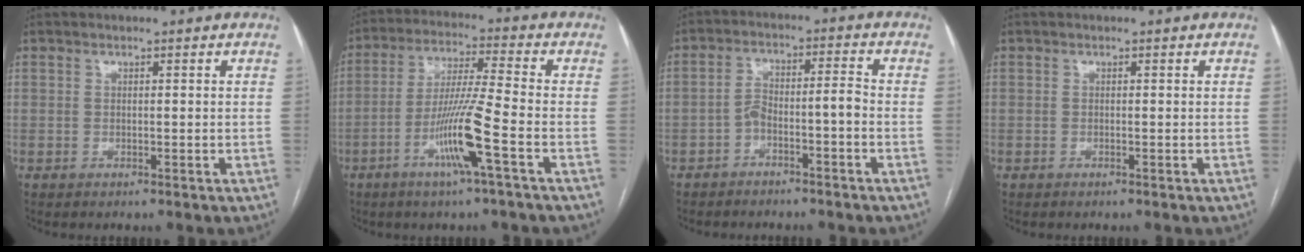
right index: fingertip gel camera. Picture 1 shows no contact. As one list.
[{"total": 10.5, "force": [-4.3, -0.9, 9.5], "torque": [-0.188, -0.008, -0.085]}, {"total": 4.7, "force": [-2.5, 0.9, 3.9], "torque": [-0.072, 0.030, -0.037]}, {"total": 0.0}]